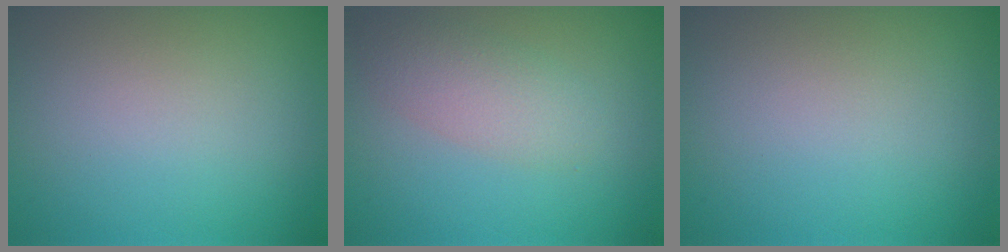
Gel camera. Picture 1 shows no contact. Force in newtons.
{"total": 3.0, "press": 3.0, "slide": 0.2}
{"total": 0.0}